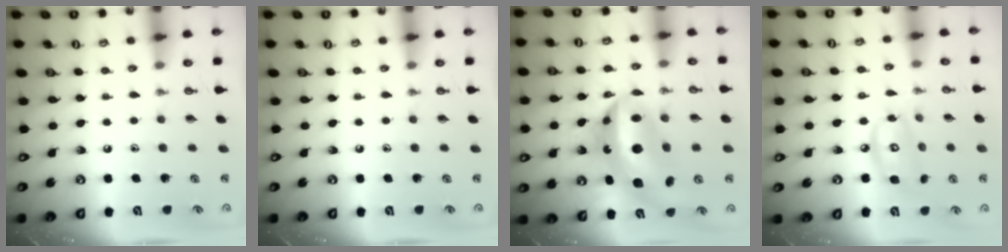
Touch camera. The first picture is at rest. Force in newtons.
{"total": 0.0}
{"total": 16.3, "press": 16.3, "slide": 1.6}
{"total": 9.4, "press": 9.4, "slide": 0.8}